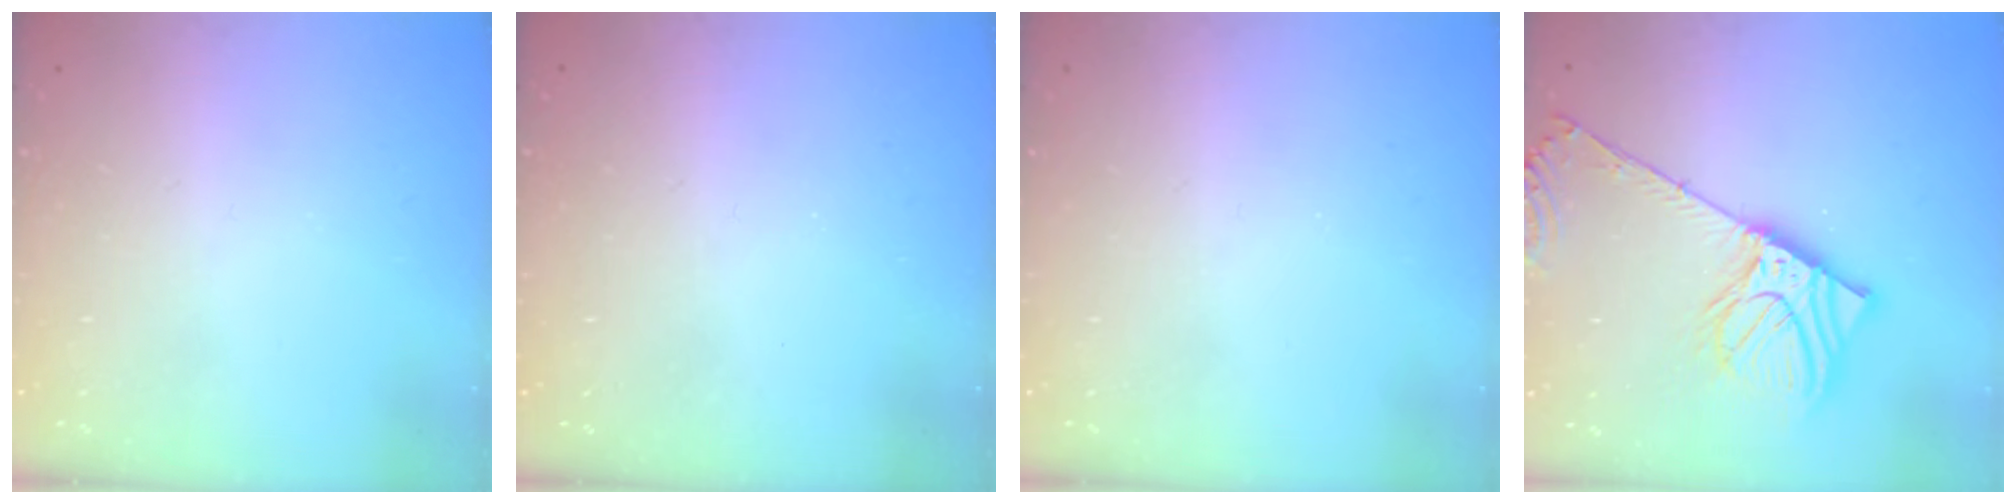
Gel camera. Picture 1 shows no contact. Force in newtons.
{"total": 0.7, "press": 0.7, "slide": 0.0}
{"total": 0.0}
{"total": 12.8, "press": 12.5, "slide": 2.6}